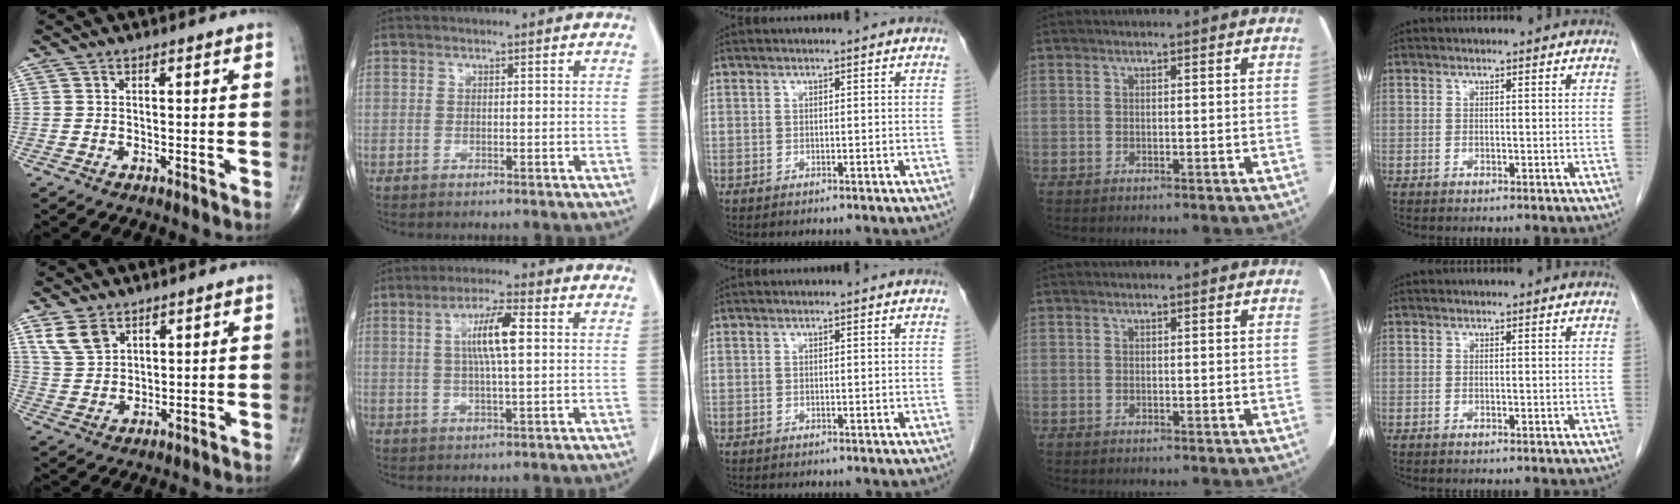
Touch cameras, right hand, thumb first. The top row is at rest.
{"thumb": {"total": 6.6, "force": [3.9, 4.1, 3.3], "torque": [-0.054, -0.014, 0.087]}, "index": {"total": 7.2, "force": [1.4, 0.7, 7.0], "torque": [-0.131, 0.007, 0.024]}}